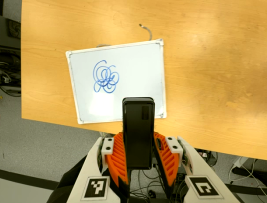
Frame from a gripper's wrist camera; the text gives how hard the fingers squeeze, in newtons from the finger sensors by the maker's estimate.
{"total": 4.4, "left": 3.0, "right": 5.8}